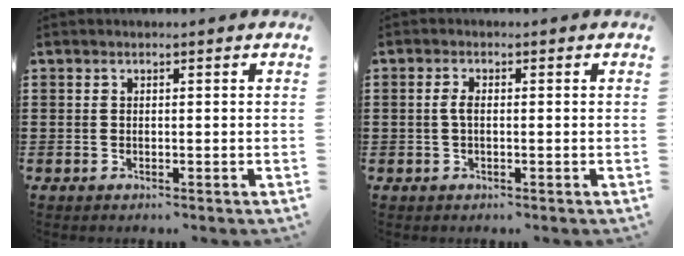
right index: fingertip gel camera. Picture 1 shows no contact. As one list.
[{"total": 1.9, "force": [-0.2, 0.7, 1.8], "torque": [-0.041, -0.002, -0.006]}]